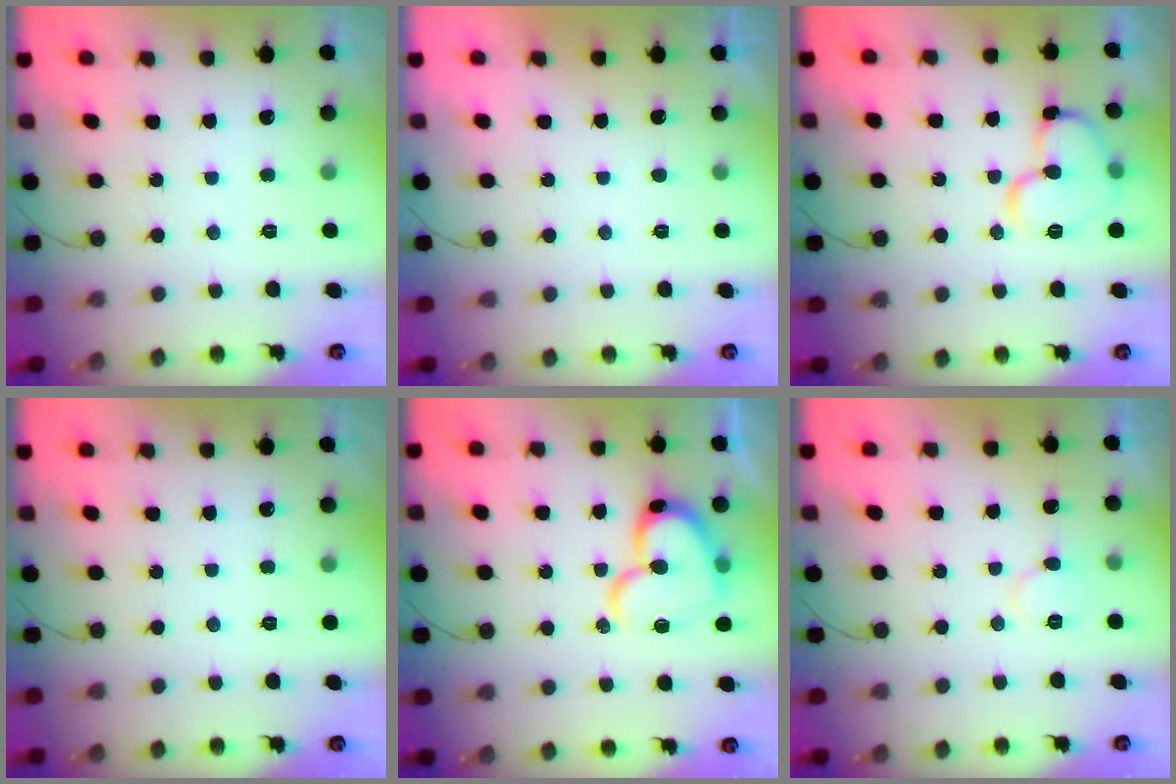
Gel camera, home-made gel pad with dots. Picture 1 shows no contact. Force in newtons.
{"total": 1.0, "press": 1.0, "slide": 0.2}
{"total": 12.5, "press": 12.4, "slide": 1.6}
{"total": 0.0}
{"total": 16.3, "press": 16.3, "slide": 1.3}
{"total": 4.5, "press": 4.5, "slide": 0.3}